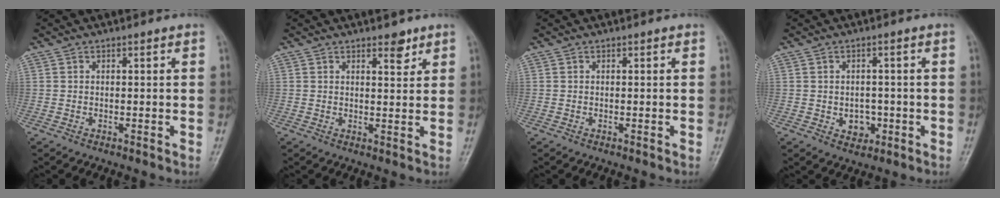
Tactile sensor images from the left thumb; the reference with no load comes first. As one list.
[{"total": 3.1, "force": [2.2, 1.3, 1.8], "torque": [-0.012, -0.014, 0.032]}, {"total": 0.0}, {"total": 3.9, "force": [-0.9, 3.1, 2.1], "torque": [-0.008, 0.006, -0.007]}]